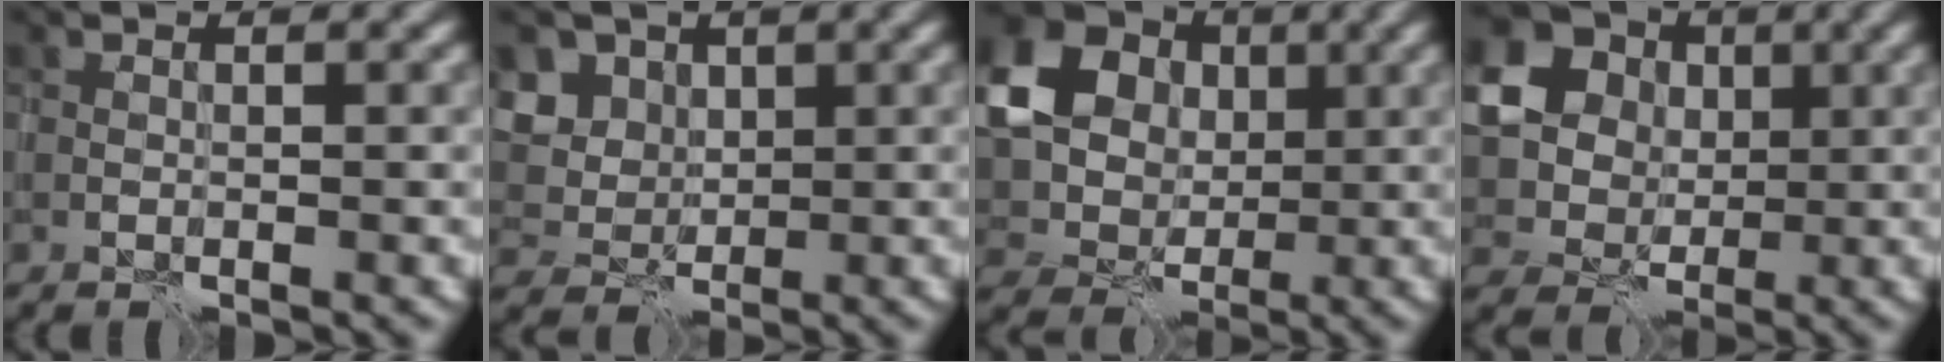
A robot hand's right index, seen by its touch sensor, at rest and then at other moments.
{"total": 5.0, "force": [2.3, 4.0, 1.9], "torque": [-0.054, -0.001, 0.042]}
{"total": 16.9, "force": [4.4, 14.6, 7.4], "torque": [-0.197, 0.008, 0.075]}
{"total": 11.5, "force": [2.9, 9.9, 5.1], "torque": [-0.136, 0.016, 0.047]}